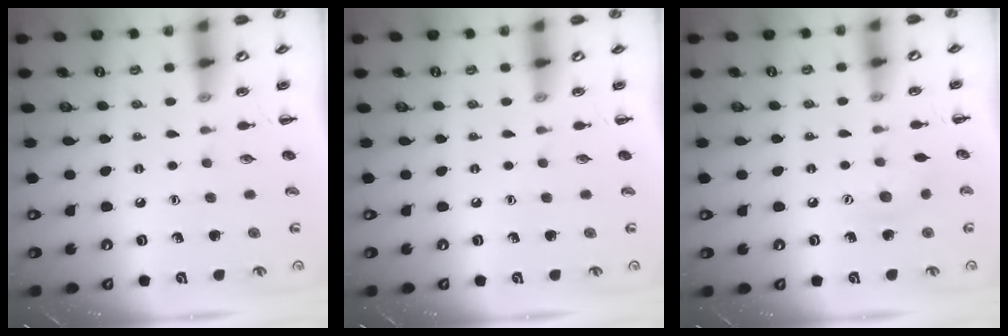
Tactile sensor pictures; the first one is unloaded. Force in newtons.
{"total": 0.0}
{"total": 7.2, "press": 7.0, "slide": 1.7}